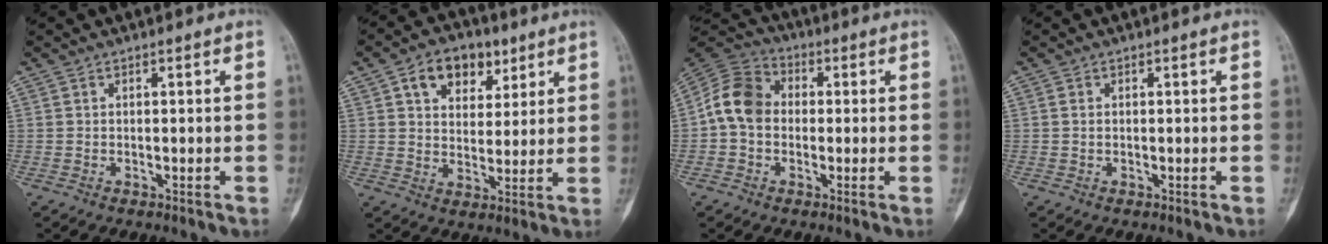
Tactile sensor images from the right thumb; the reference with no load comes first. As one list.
[{"total": 10.7, "force": [5.2, 7.2, 6.0], "torque": [-0.058, -0.014, 0.082]}, {"total": 10.2, "force": [-0.2, 8.1, 6.2], "torque": [-0.106, 0.029, -0.020]}, {"total": 0.6, "force": [0.1, 0.4, 0.4], "torque": [-0.013, 0.001, 0.004]}]